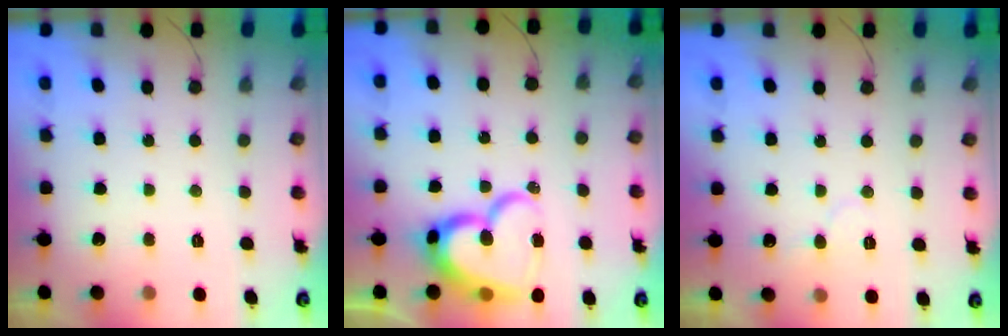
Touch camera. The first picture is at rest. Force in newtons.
{"total": 18.8, "press": 18.8, "slide": 1.8}
{"total": 4.5, "press": 4.5, "slide": 0.4}